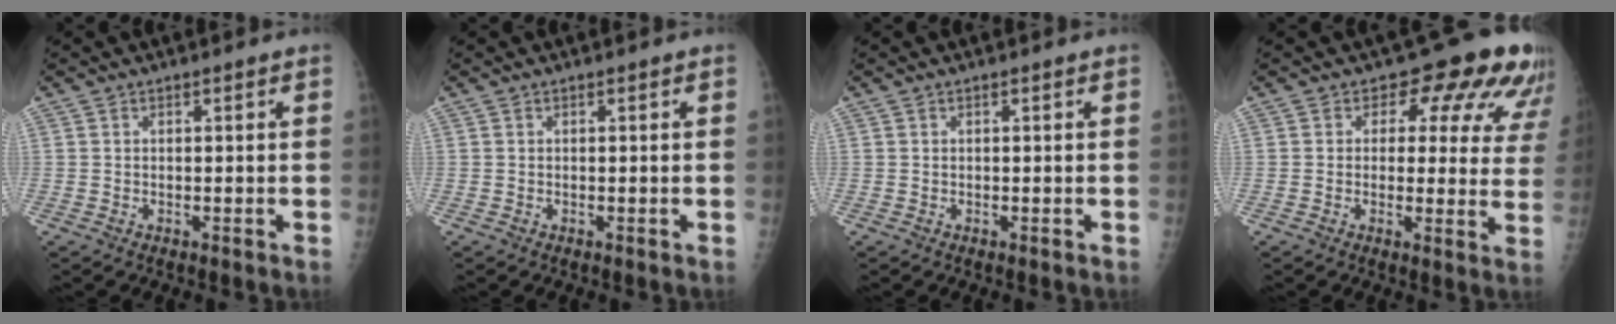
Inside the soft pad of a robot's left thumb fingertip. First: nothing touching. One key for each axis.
{"total": 0.0}
{"total": 0.0}
{"total": 12.5, "fx": 8.1, "fy": 7.0, "fz": 6.5, "tx": -0.018, "ty": -0.030, "tz": 0.067}